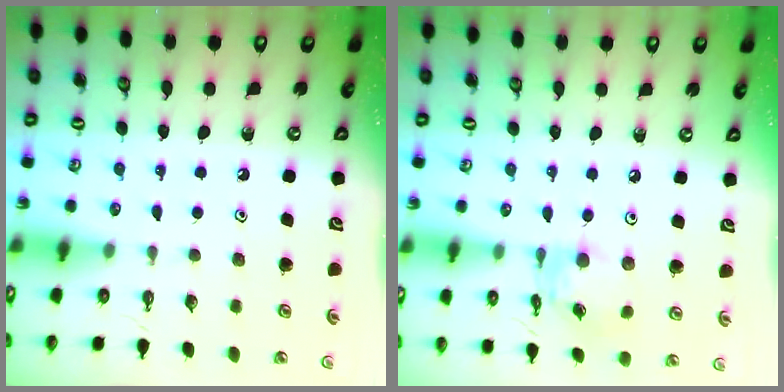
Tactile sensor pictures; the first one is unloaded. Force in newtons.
{"total": 10.6, "press": 10.6, "slide": 0.9}